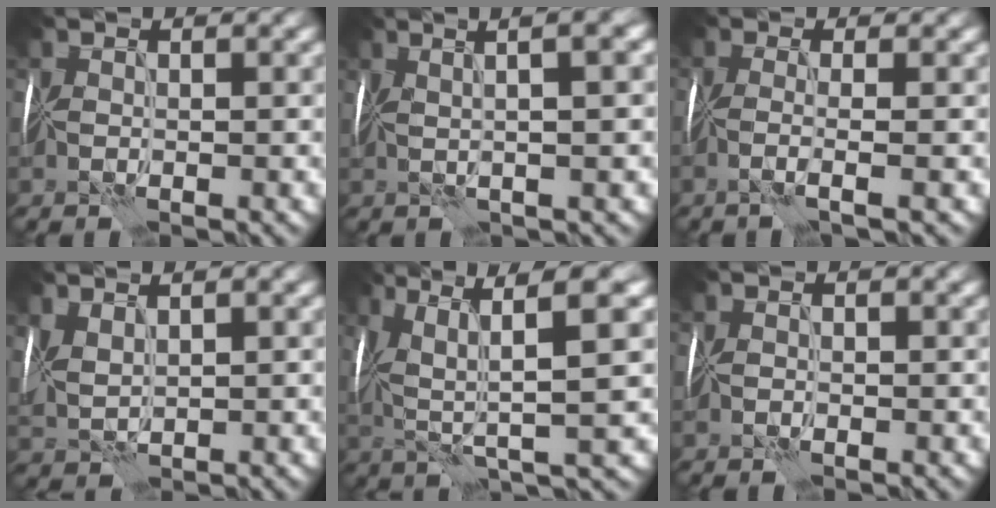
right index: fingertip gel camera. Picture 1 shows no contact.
{"total": 7.5, "force": [2.8, 2.4, 6.5], "torque": [-0.063, 0.041, 0.015]}
{"total": 2.1, "force": [-1.0, 0.0, 1.9], "torque": [-0.036, -0.007, -0.031]}
{"total": 2.7, "force": [1.6, 1.2, 1.8], "torque": [-0.051, 0.011, 0.038]}
{"total": 8.3, "force": [2.2, 1.5, 7.8], "torque": [-0.150, 0.017, 0.043]}
{"total": 0.5, "force": [-0.5, -0.1, 0.0], "torque": [-0.004, -0.002, -0.013]}